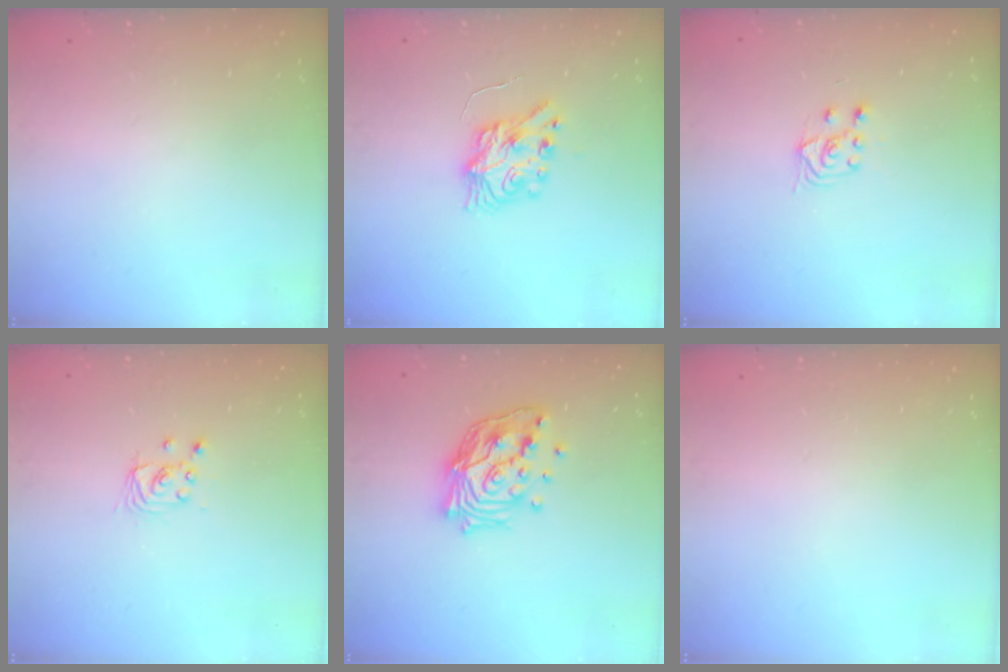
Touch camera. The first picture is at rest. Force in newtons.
{"total": 7.7, "press": 7.7, "slide": 0.8}
{"total": 3.9, "press": 3.8, "slide": 0.9}
{"total": 2.8, "press": 2.8, "slide": 0.2}
{"total": 18.0, "press": 17.9, "slide": 2.4}
{"total": 0.0}